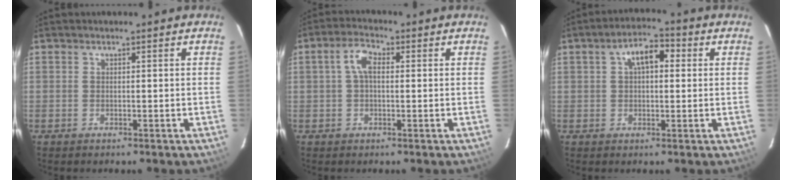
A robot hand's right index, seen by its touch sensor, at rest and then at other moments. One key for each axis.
{"total": 4.2, "fx": 0.4, "fy": 2.2, "fz": 3.5, "tx": -0.071, "ty": 0.016, "tz": 0.008}
{"total": 6.3, "fx": 1.5, "fy": 3.4, "fz": 5.1, "tx": -0.085, "ty": 0.026, "tz": 0.026}